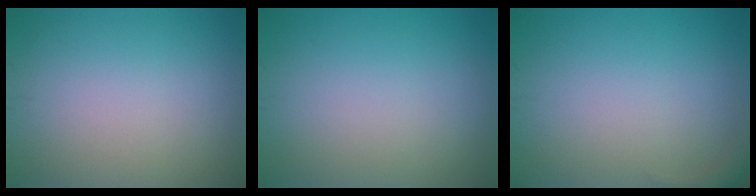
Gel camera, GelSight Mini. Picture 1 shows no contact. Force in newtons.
{"total": 0.0}
{"total": 1.1, "press": 1.1, "slide": 0.1}